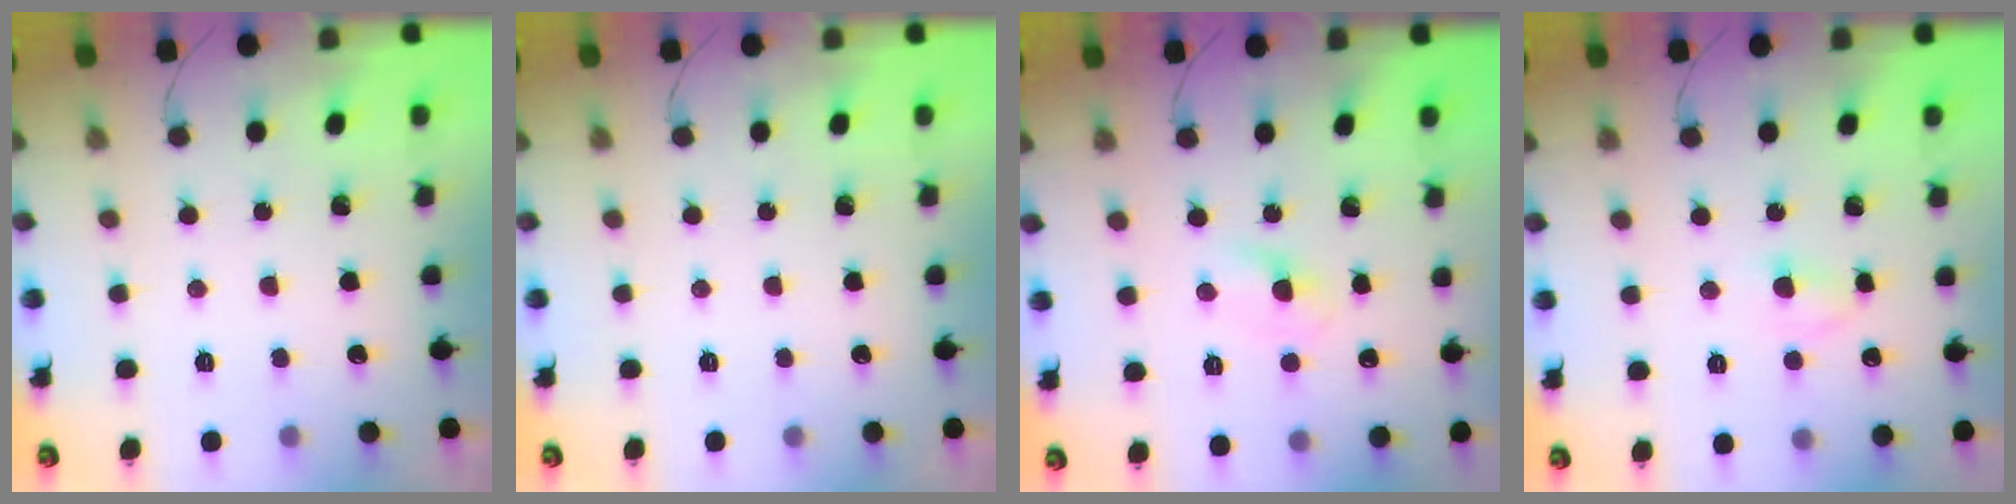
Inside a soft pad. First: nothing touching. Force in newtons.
{"total": 0.0}
{"total": 2.6, "press": 2.4, "slide": 1.1}
{"total": 2.6, "press": 2.4, "slide": 1.1}